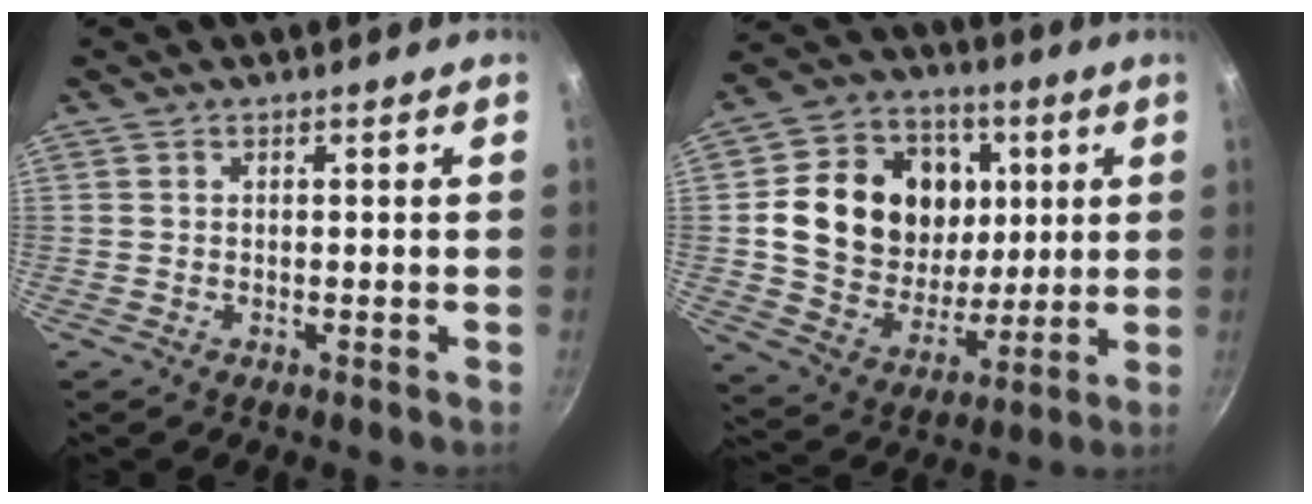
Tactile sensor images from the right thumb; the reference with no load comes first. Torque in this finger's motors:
{"motor_torque": [0.78, 0.94, 0.64, -0.49, 0.34]}